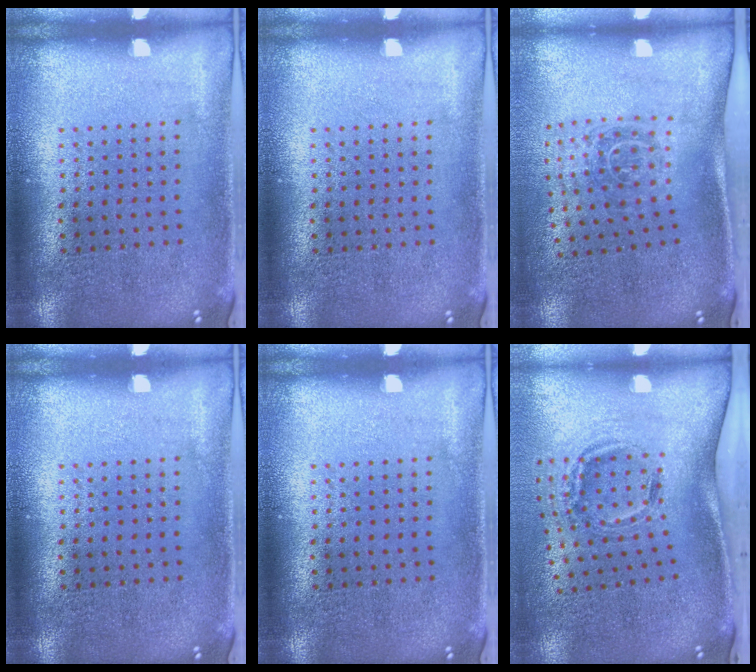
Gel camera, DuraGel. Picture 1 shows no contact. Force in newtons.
{"total": 0.0}
{"total": 1.8, "press": 1.2, "slide": 1.4}
{"total": 0.0}
{"total": 0.0}
{"total": 1.9, "press": 1.3, "slide": 1.3}